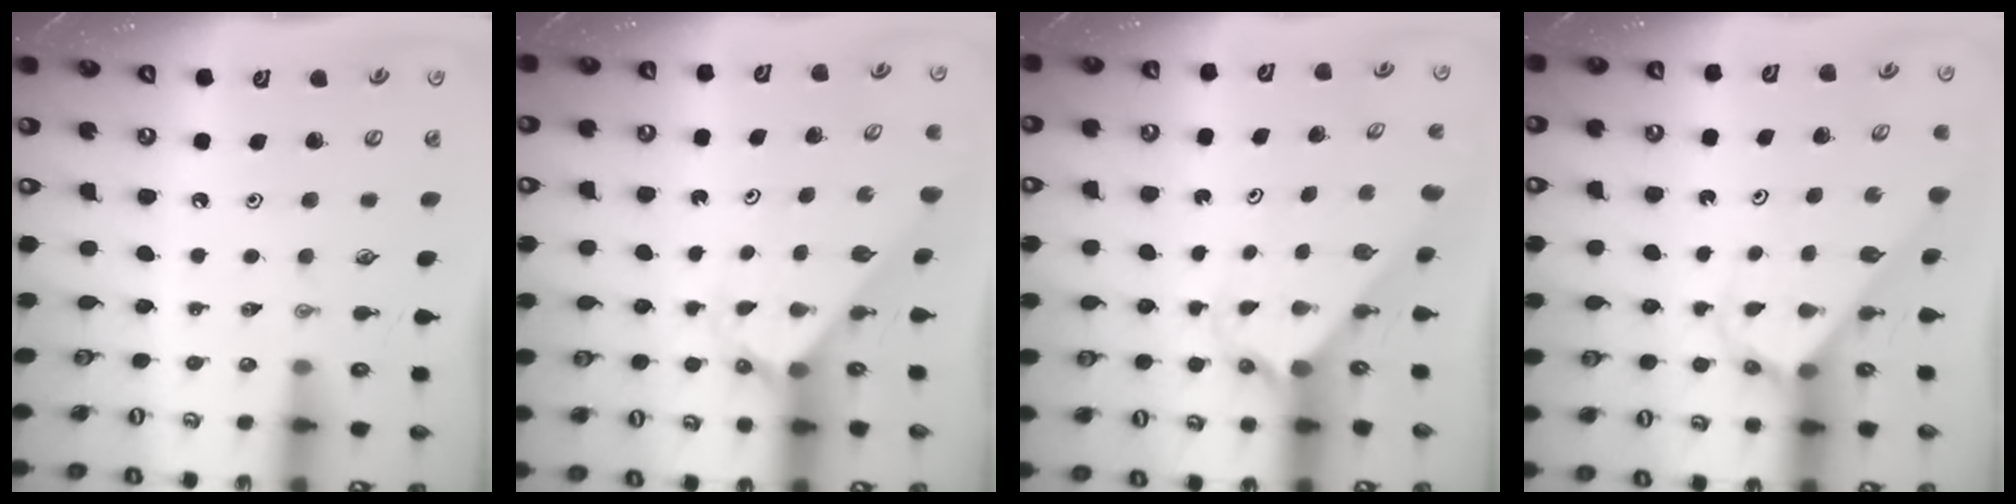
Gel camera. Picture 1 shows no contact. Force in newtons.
{"total": 2.5, "press": 2.5, "slide": 0.2}
{"total": 2.4, "press": 2.4, "slide": 0.2}
{"total": 3.3, "press": 3.3, "slide": 0.1}